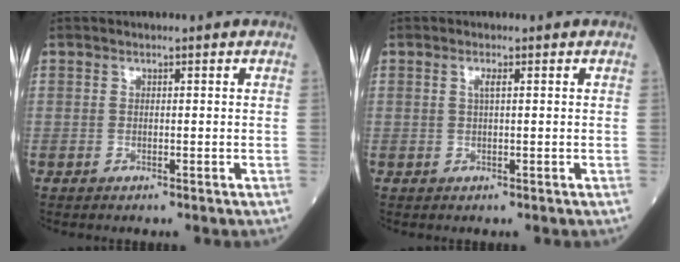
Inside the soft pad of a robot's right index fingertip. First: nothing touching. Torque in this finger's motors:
{"motor_torque": [0.30, 0.05, 0.13, 0.03]}